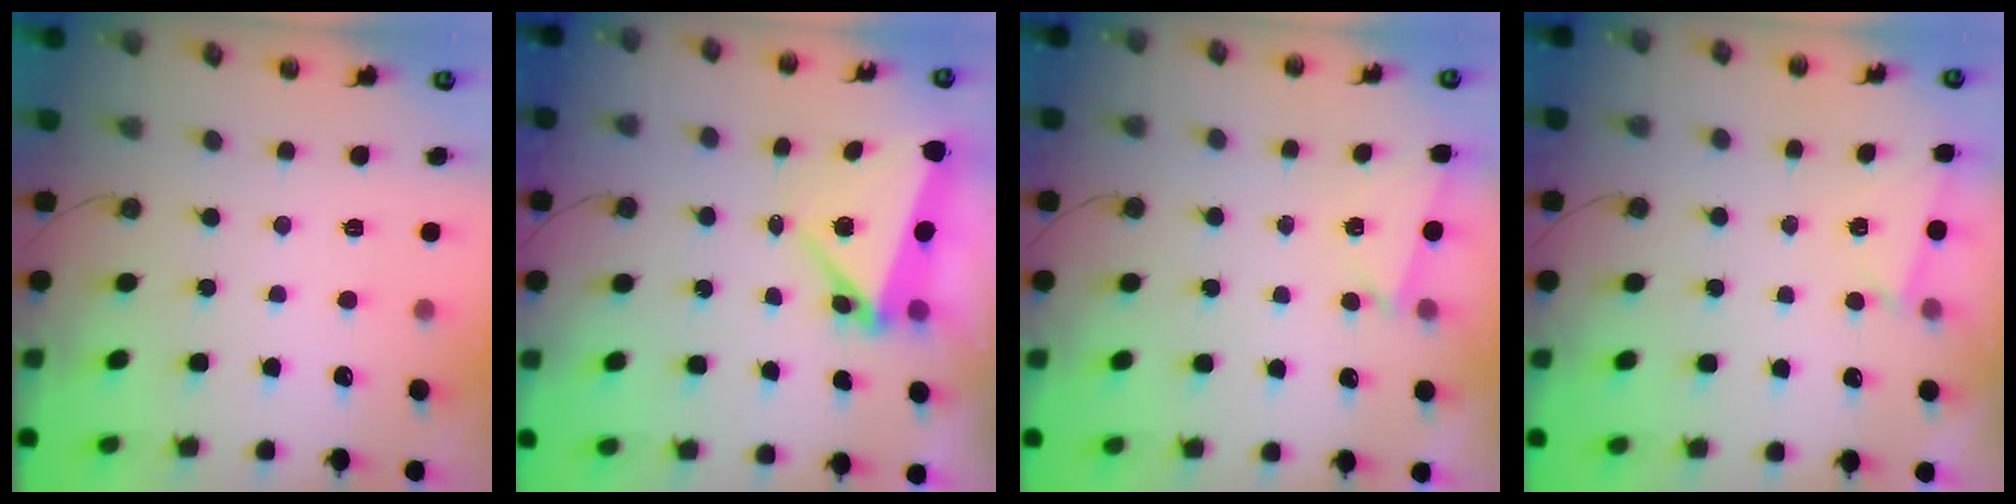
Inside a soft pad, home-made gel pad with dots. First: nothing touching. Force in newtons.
{"total": 6.2, "press": 5.9, "slide": 2.0}
{"total": 2.2, "press": 1.8, "slide": 1.3}
{"total": 0.6, "press": 0.0, "slide": 0.6}